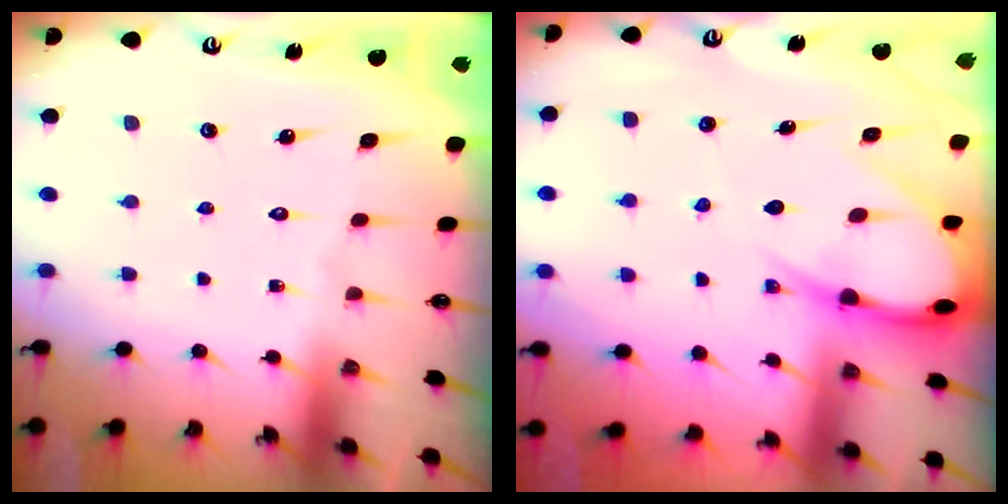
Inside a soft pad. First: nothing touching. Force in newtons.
{"total": 9.9, "press": 9.9, "slide": 1.0}